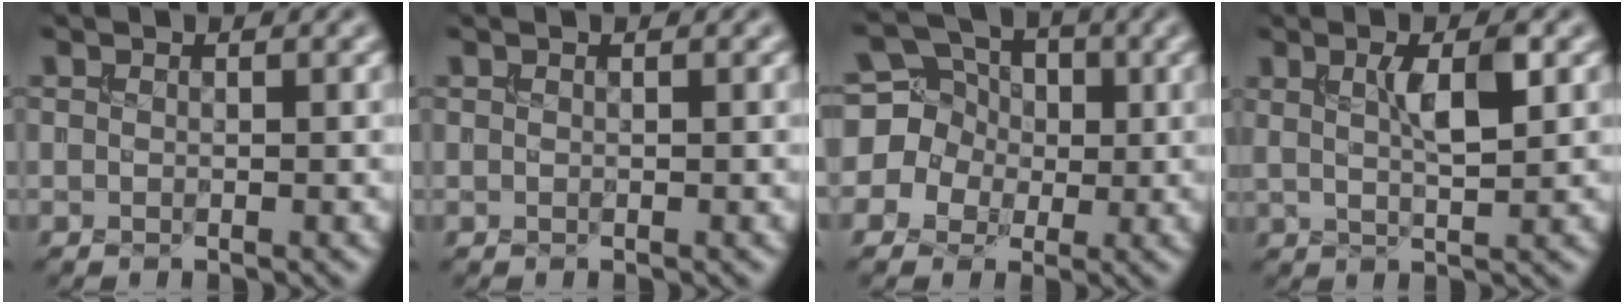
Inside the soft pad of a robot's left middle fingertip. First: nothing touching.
{"total": 0.0}
{"total": 6.1, "force": [1.0, 5.6, 2.0], "torque": [-0.034, 0.025, -0.016]}
{"total": 3.3, "force": [1.1, 0.5, 3.1], "torque": [-0.056, 0.002, 0.020]}